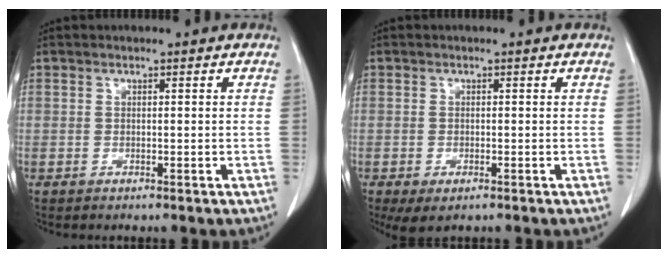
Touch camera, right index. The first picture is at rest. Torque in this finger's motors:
{"motor_torque": [0.61, -0.58, 0.25, 0.07]}